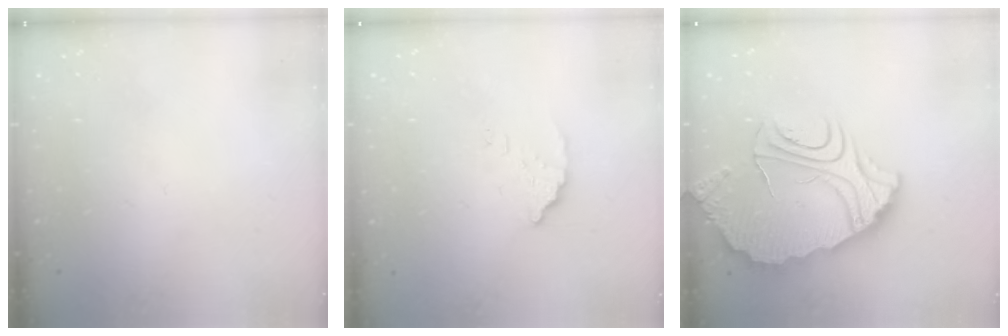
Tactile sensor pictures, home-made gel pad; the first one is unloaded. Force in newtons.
{"total": 3.1, "press": 3.1, "slide": 0.4}
{"total": 12.4, "press": 12.4, "slide": 1.2}